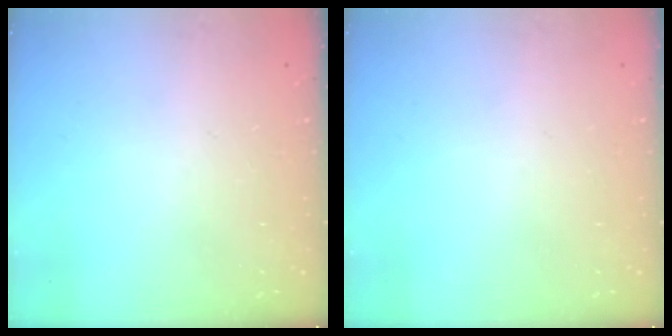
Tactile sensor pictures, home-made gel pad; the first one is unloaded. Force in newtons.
{"total": 0.0}